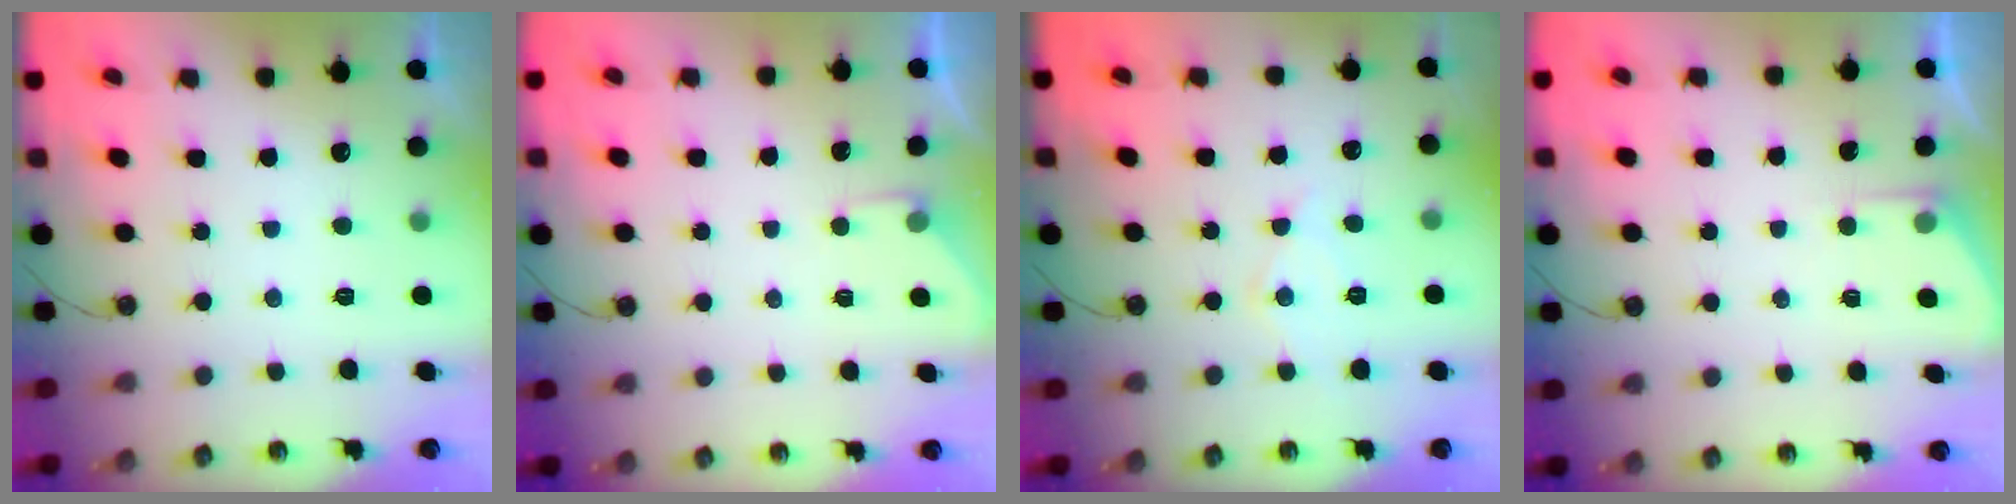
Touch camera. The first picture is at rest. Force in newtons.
{"total": 1.9, "press": 1.9, "slide": 0.3}
{"total": 8.2, "press": 8.1, "slide": 0.6}
{"total": 3.0, "press": 2.9, "slide": 0.4}